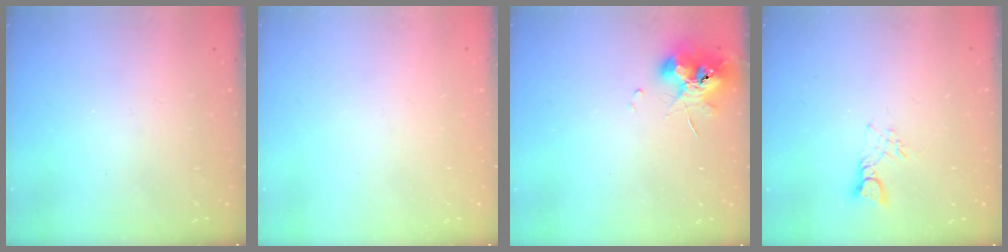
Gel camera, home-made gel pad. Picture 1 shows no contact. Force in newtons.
{"total": 0.0}
{"total": 9.6, "press": 9.5, "slide": 1.3}
{"total": 3.1, "press": 3.1, "slide": 0.2}